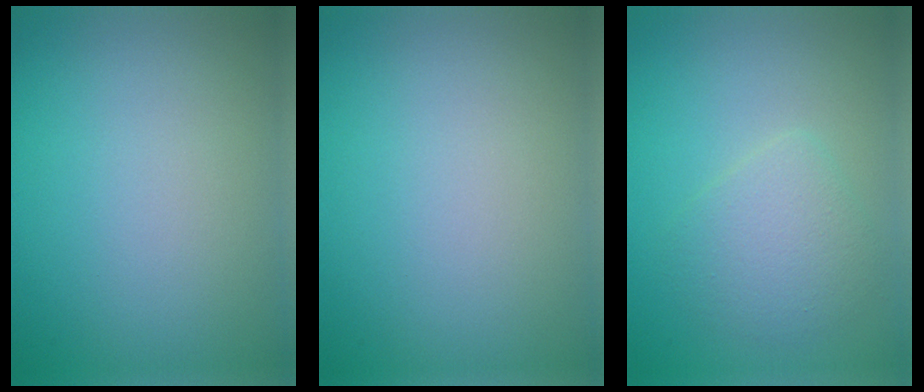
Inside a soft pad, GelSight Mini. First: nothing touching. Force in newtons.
{"total": 0.0}
{"total": 2.9, "press": 2.9, "slide": 0.0}